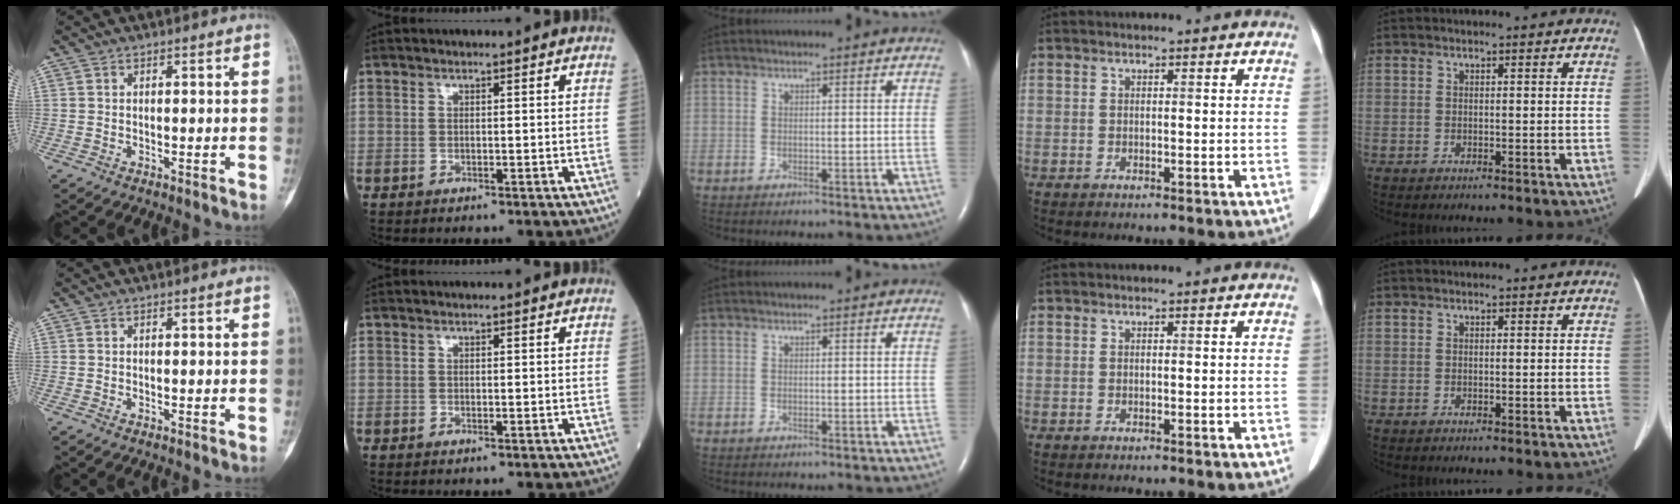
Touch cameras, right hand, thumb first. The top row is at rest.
{}